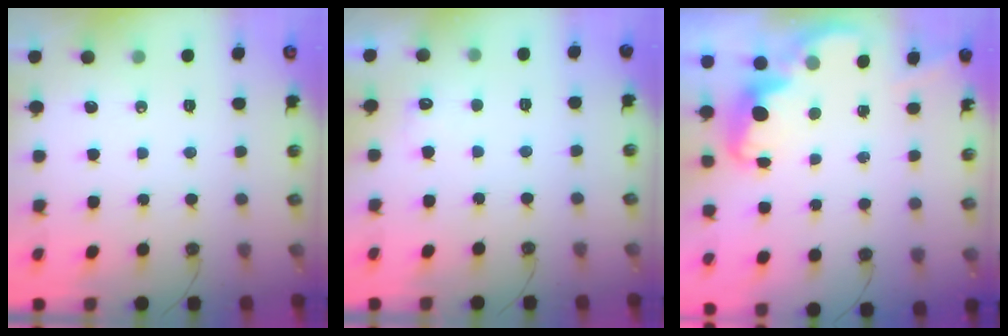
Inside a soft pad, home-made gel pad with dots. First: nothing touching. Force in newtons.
{"total": 3.7, "press": 3.6, "slide": 1.0}
{"total": 2.6, "press": 2.4, "slide": 0.8}